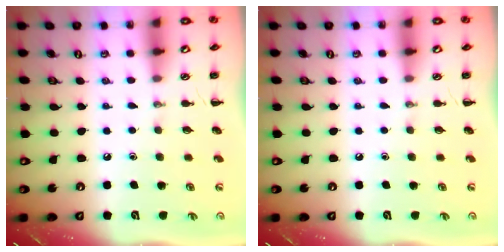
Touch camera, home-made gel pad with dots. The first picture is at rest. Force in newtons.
{"total": 0.0}